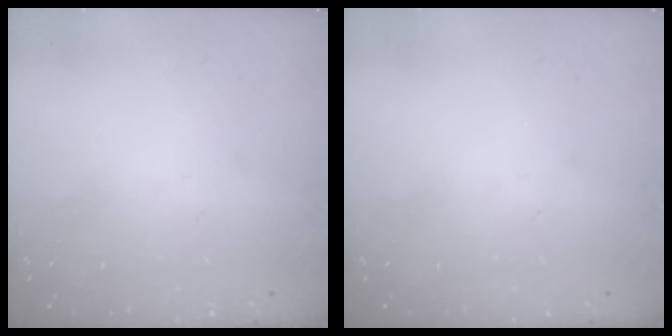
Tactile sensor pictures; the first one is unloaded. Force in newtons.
{"total": 0.0}